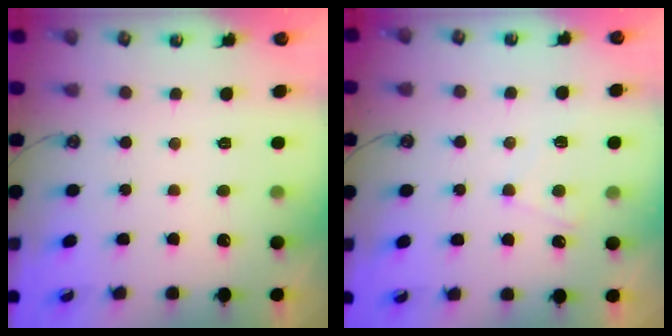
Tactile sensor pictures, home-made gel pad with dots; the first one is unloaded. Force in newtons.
{"total": 3.2, "press": 3.1, "slide": 0.3}